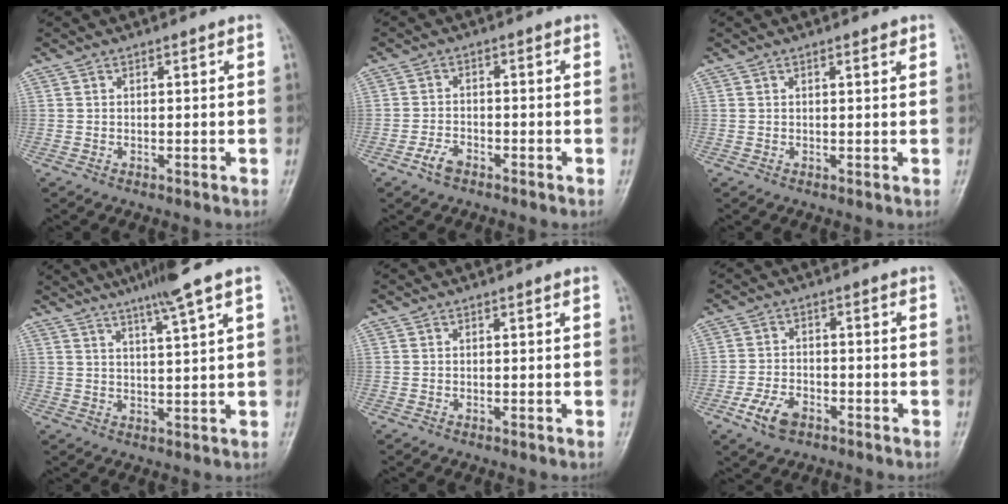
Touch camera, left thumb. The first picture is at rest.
{"total": 3.3, "force": [-2.3, 1.7, 1.6], "torque": [-0.032, 0.014, -0.044]}
{"total": 1.1, "force": [0.6, 0.4, 0.9], "torque": [-0.012, 0.001, 0.006]}
{"total": 8.1, "force": [5.4, -0.8, 6.0], "torque": [-0.094, -0.012, 0.089]}
{"total": 0.0}
{"total": 6.0, "force": [-3.4, 3.6, 3.4], "torque": [-0.064, 0.016, -0.063]}